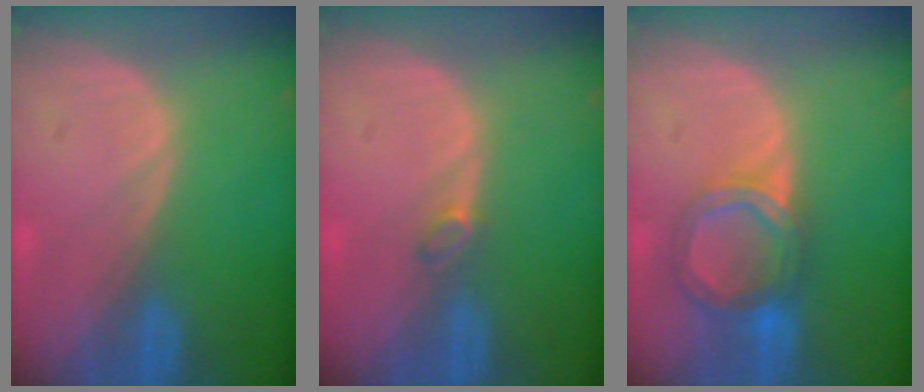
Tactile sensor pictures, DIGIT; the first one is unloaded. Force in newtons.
{"total": 1.2, "press": 1.2, "slide": 0.4}
{"total": 6.5, "press": 5.7, "slide": 3.1}